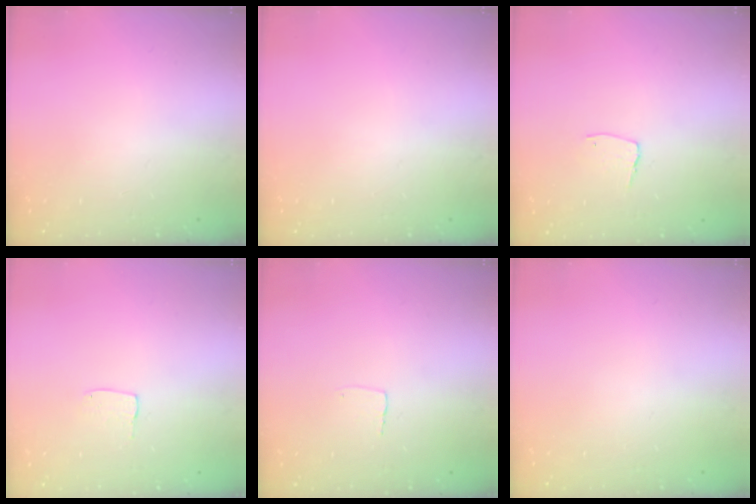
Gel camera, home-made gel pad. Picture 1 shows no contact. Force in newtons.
{"total": 0.0}
{"total": 5.4, "press": 5.3, "slide": 0.5}
{"total": 3.4, "press": 3.4, "slide": 0.2}
{"total": 2.7, "press": 2.7, "slide": 0.1}
{"total": 0.0}